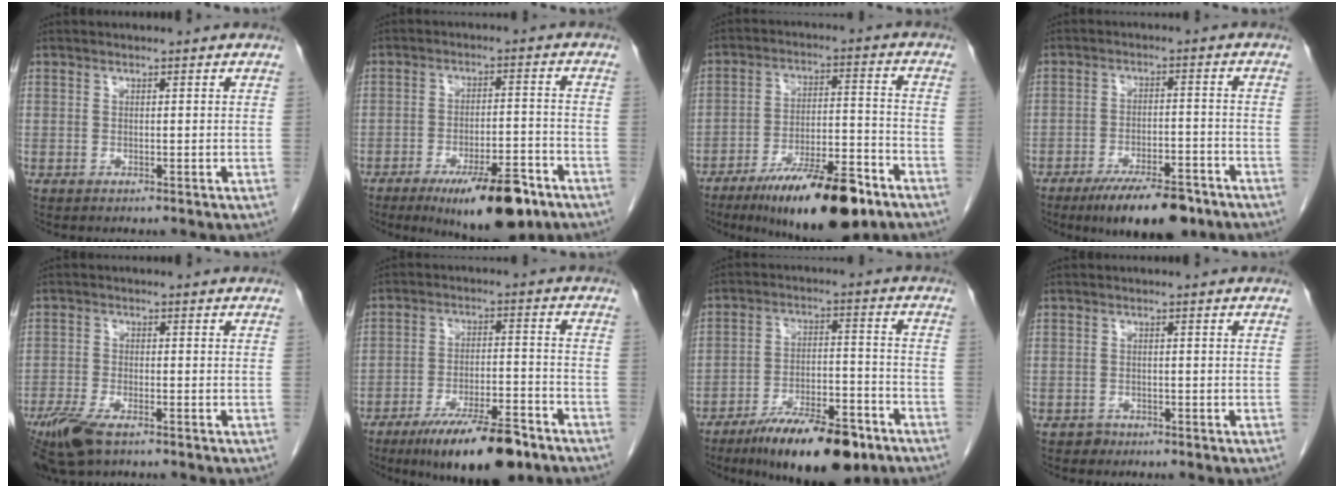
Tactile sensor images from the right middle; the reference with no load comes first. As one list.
[{"total": 12.5, "force": [-8.0, 3.1, 9.1], "torque": [-0.131, -0.009, -0.119]}, {"total": 16.6, "force": [-11.2, 3.6, 11.8], "torque": [-0.170, -0.005, -0.183]}, {"total": 11.1, "force": [-8.2, 3.2, 6.8], "torque": [-0.099, -0.009, -0.130]}, {"total": 8.2, "force": [-5.7, 2.6, 5.3], "torque": [-0.104, -0.018, -0.103]}, {"total": 13.7, "force": [-9.8, 2.9, 9.1], "torque": [-0.141, -0.013, -0.160]}, {"total": 14.9, "force": [-10.5, 4.0, 9.7], "torque": [-0.148, 0.000, -0.173]}, {"total": 1.1, "force": [-0.8, 0.7, -0.1], "torque": [0.002, 0.004, -0.016]}]